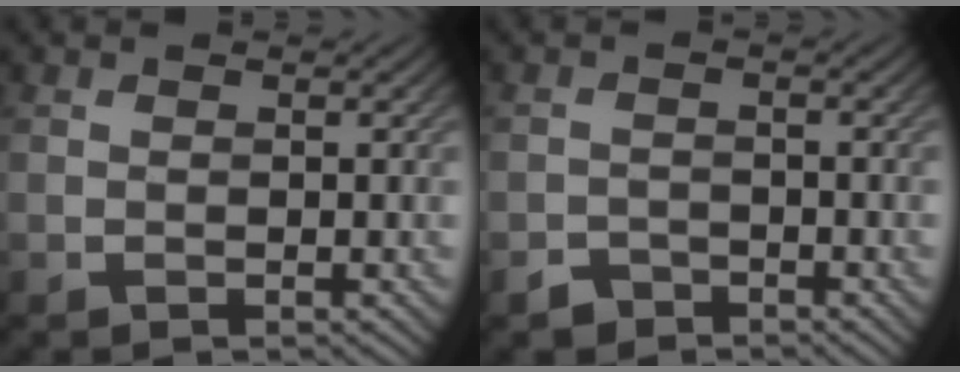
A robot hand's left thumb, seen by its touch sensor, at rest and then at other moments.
{"total": 2.0, "force": [-1.7, 1.0, 0.5], "torque": [-0.004, 0.005, -0.037]}